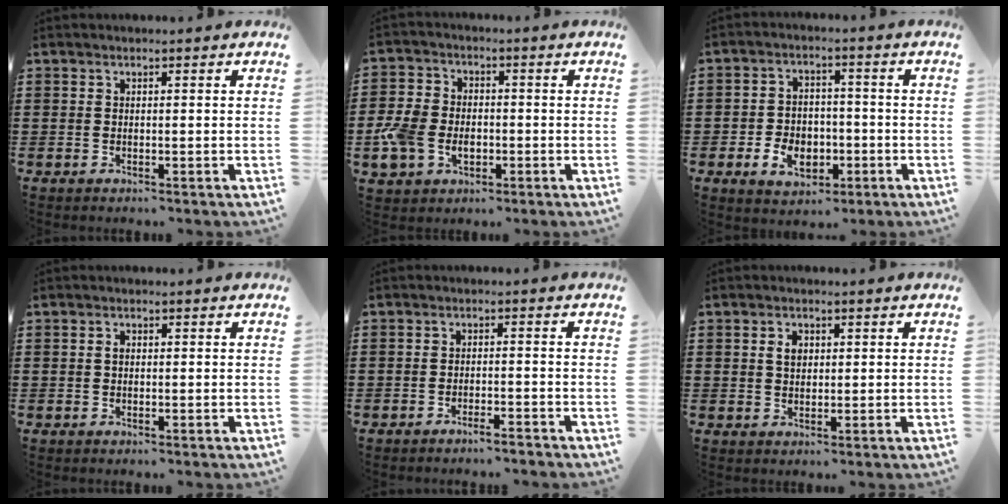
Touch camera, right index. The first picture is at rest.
{"total": 6.4, "force": [-1.8, 4.9, 3.7], "torque": [-0.105, 0.001, -0.039]}
{"total": 5.9, "force": [-2.1, 4.2, 3.6], "torque": [-0.075, 0.001, -0.043]}
{"total": 1.0, "force": [0.1, 0.6, 0.8], "torque": [-0.018, 0.002, 0.001]}
{"total": 2.0, "force": [-1.9, -0.1, 0.7], "torque": [-0.014, -0.001, -0.038]}
{"total": 2.4, "force": [0.6, 1.6, 1.6], "torque": [-0.037, 0.009, 0.011]}